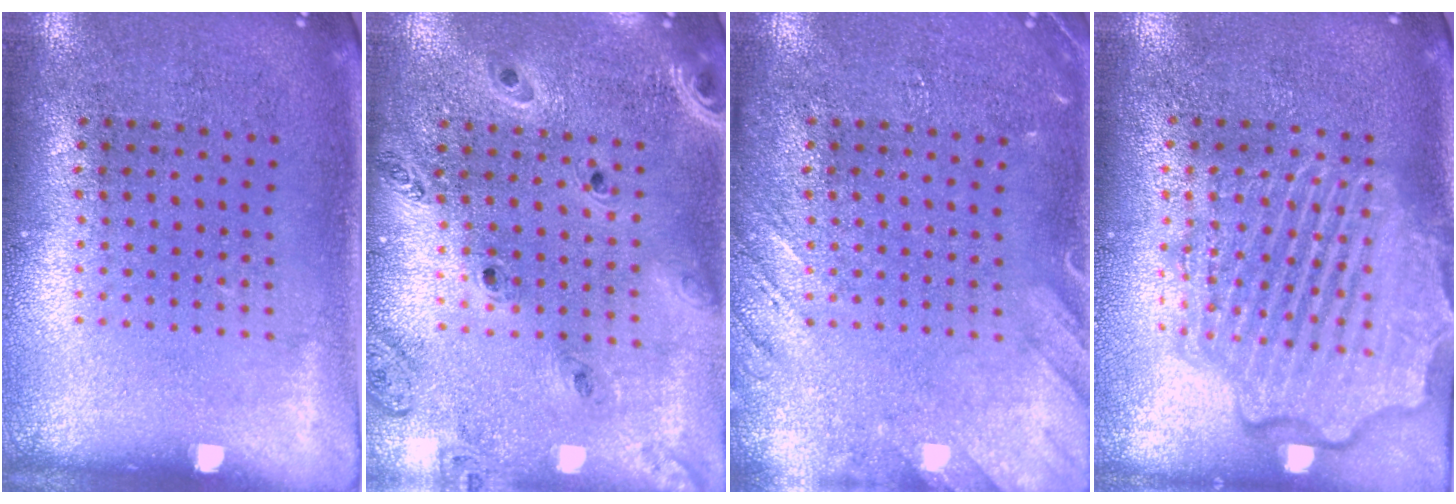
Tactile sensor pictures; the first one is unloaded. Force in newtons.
{"total": 1.4, "press": 1.4, "slide": 0.1}
{"total": 2.1, "press": 2.1, "slide": 0.2}
{"total": 4.4, "press": 4.3, "slide": 0.5}